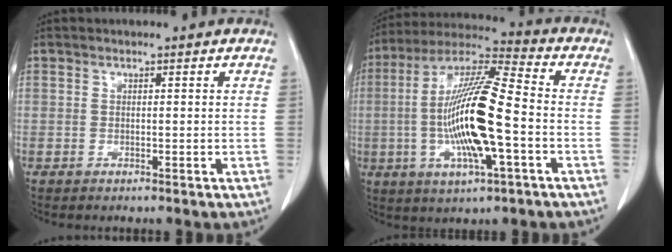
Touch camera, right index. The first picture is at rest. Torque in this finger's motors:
{"motor_torque": [2.14, 0.00, 0.53, 0.21]}